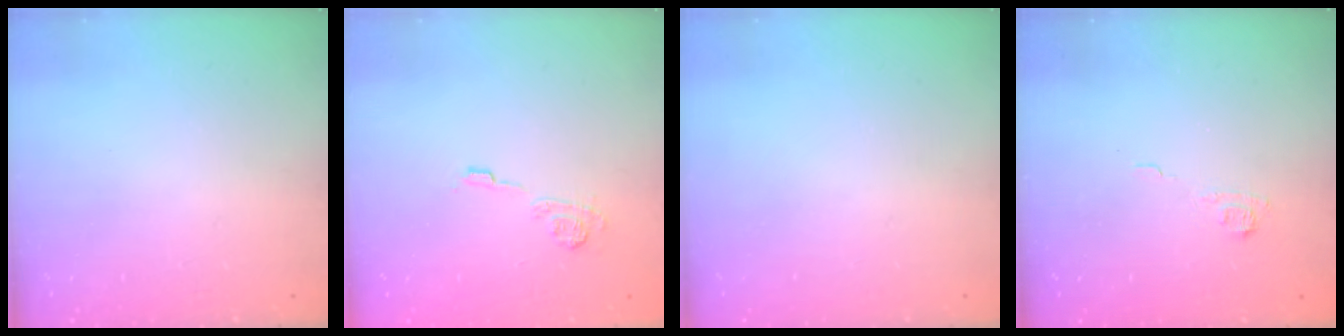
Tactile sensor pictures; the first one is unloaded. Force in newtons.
{"total": 8.3, "press": 8.3, "slide": 0.3}
{"total": 0.0}
{"total": 3.9, "press": 3.7, "slide": 1.1}